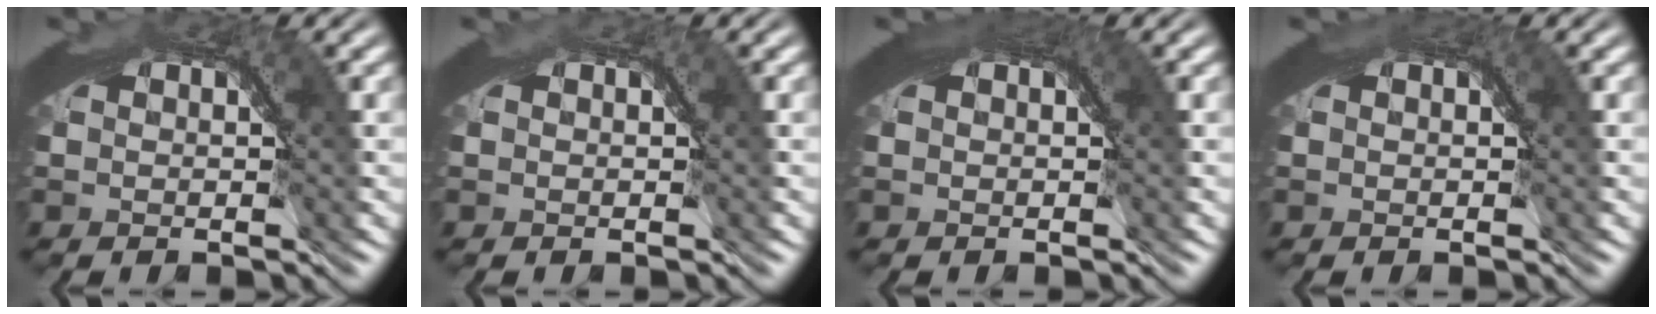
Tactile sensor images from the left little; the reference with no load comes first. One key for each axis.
{"total": 0.6, "fx": -0.1, "fy": -0.1, "fz": -0.6, "tx": 0.008, "ty": -0.002, "tz": -0.001}
{"total": 1.4, "fx": 0.8, "fy": 0.3, "fz": 1.1, "tx": -0.010, "ty": 0.002, "tz": 0.010}
{"total": 0.7, "fx": 0.4, "fy": 0.2, "fz": 0.6, "tx": -0.005, "ty": 0.000, "tz": 0.005}